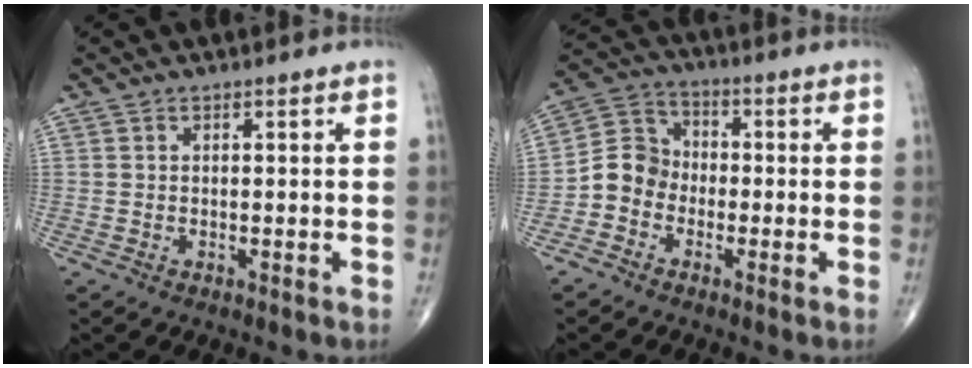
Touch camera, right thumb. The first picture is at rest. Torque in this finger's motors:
{"motor_torque": [0.48, 0.53, 0.32, -0.59, 0.03]}